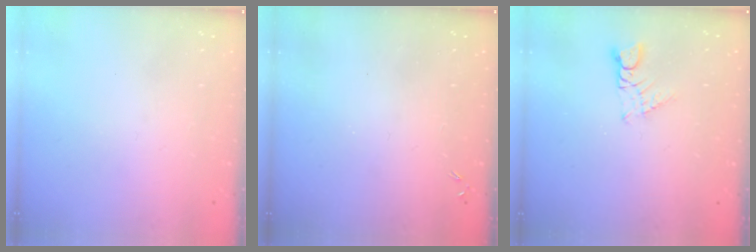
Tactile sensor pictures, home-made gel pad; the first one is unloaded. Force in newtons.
{"total": 0.0}
{"total": 1.1, "press": 1.1, "slide": 0.1}